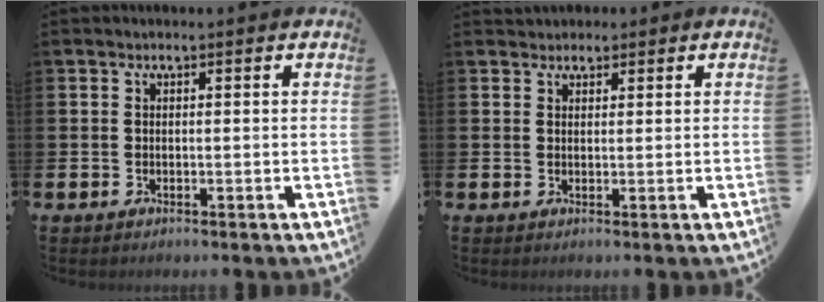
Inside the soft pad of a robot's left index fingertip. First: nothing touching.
{"total": 1.7, "force": [1.4, 0.8, -0.2], "torque": [0.008, 0.001, 0.026]}